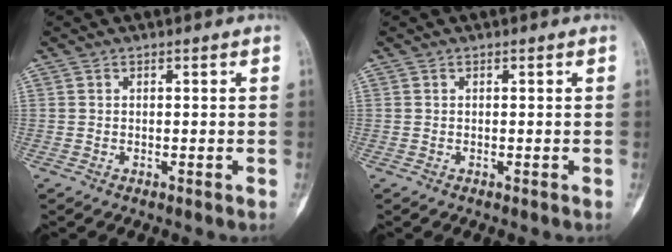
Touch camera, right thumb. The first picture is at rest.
{"total": 0.0}